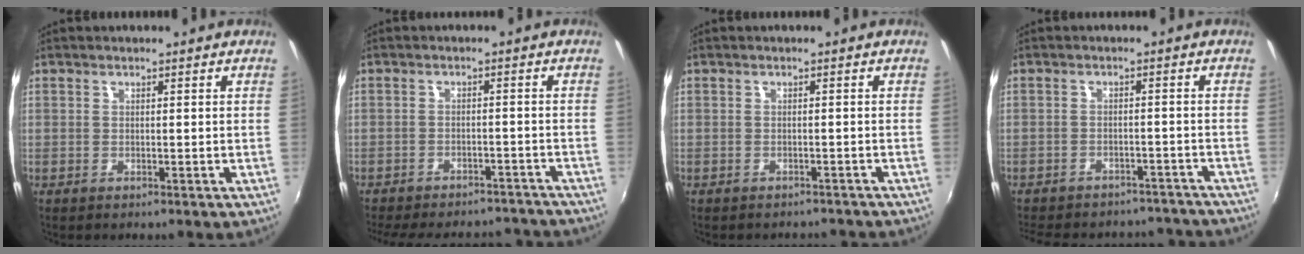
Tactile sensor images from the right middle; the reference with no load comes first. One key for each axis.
{"total": 19.1, "fx": -16.6, "fy": 6.6, "fz": 6.8, "tx": -0.151, "ty": 0.008, "tz": -0.207}
{"total": 4.8, "fx": -4.4, "fy": 1.6, "fz": 1.3, "tx": -0.024, "ty": -0.011, "tz": -0.054}
{"total": 17.8, "fx": -15.5, "fy": 6.8, "fz": 5.4, "tx": -0.127, "ty": 0.018, "tz": -0.190}